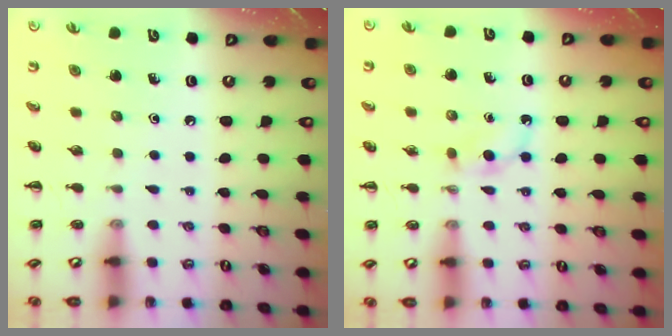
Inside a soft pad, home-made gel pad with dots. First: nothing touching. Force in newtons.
{"total": 3.8, "press": 3.4, "slide": 1.8}